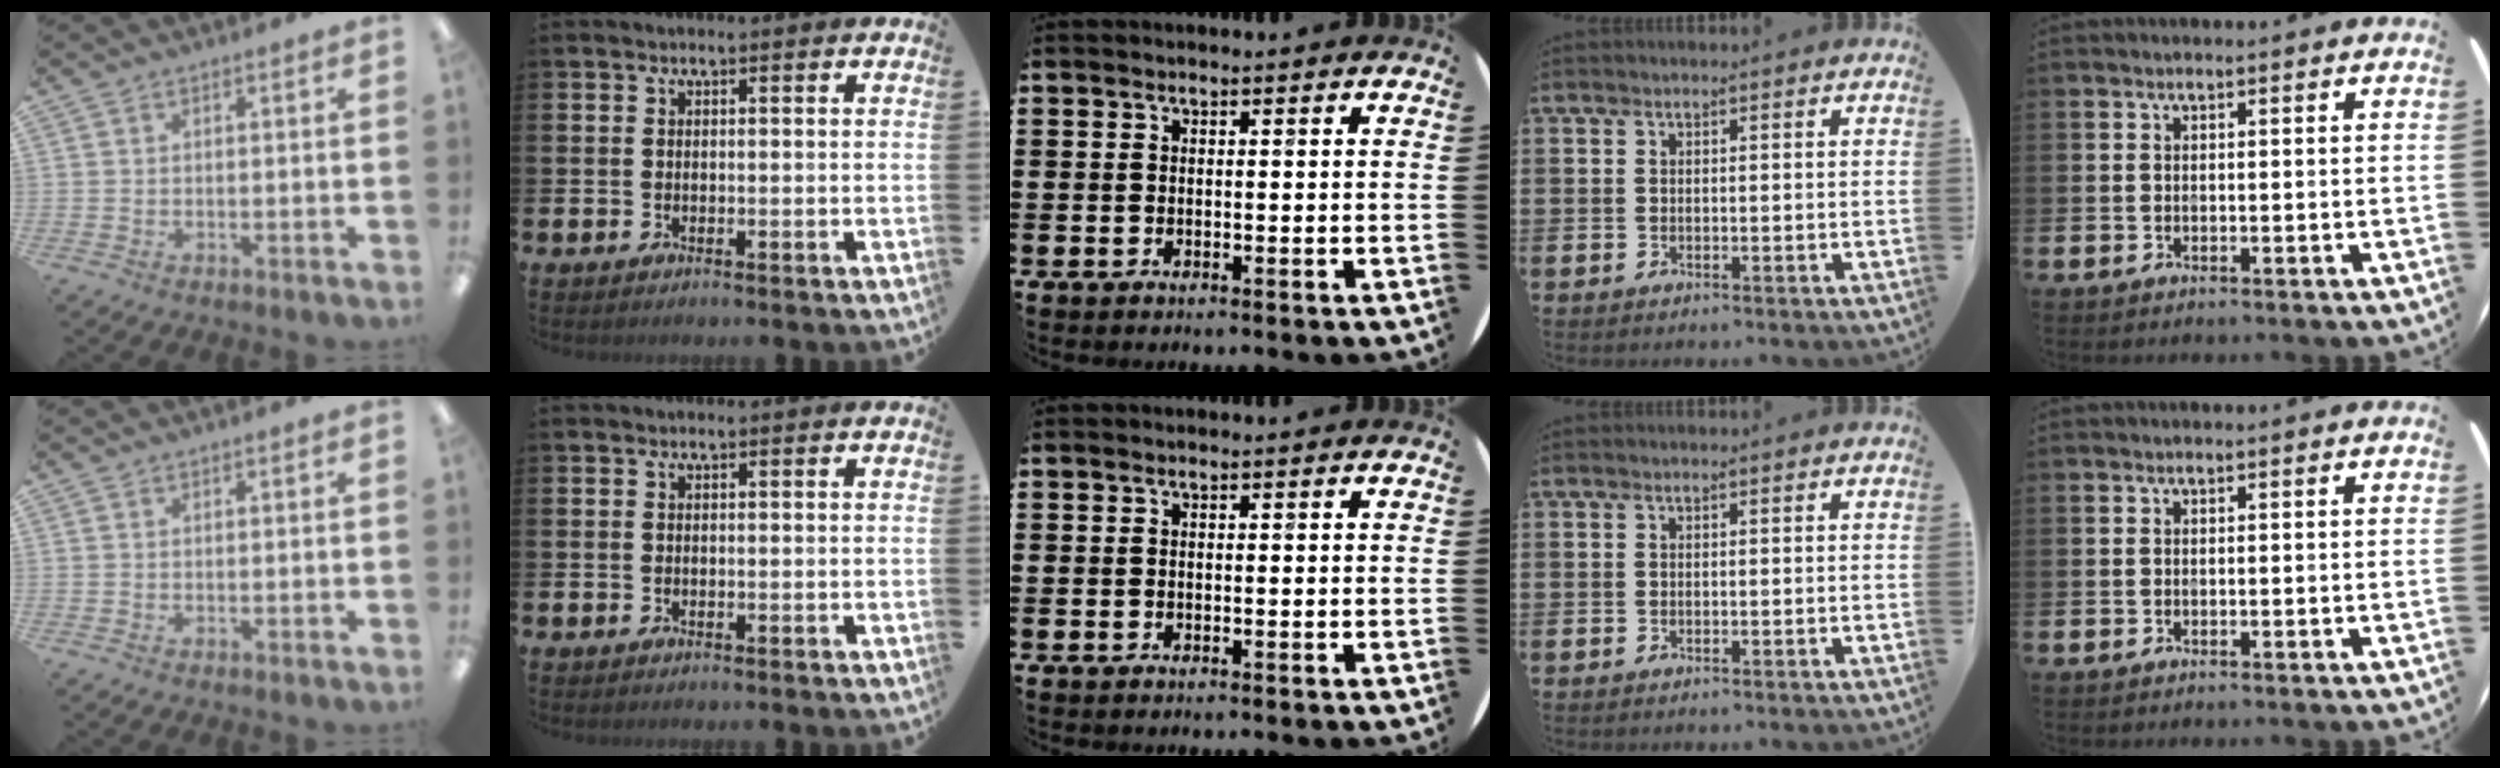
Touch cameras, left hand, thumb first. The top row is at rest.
{}